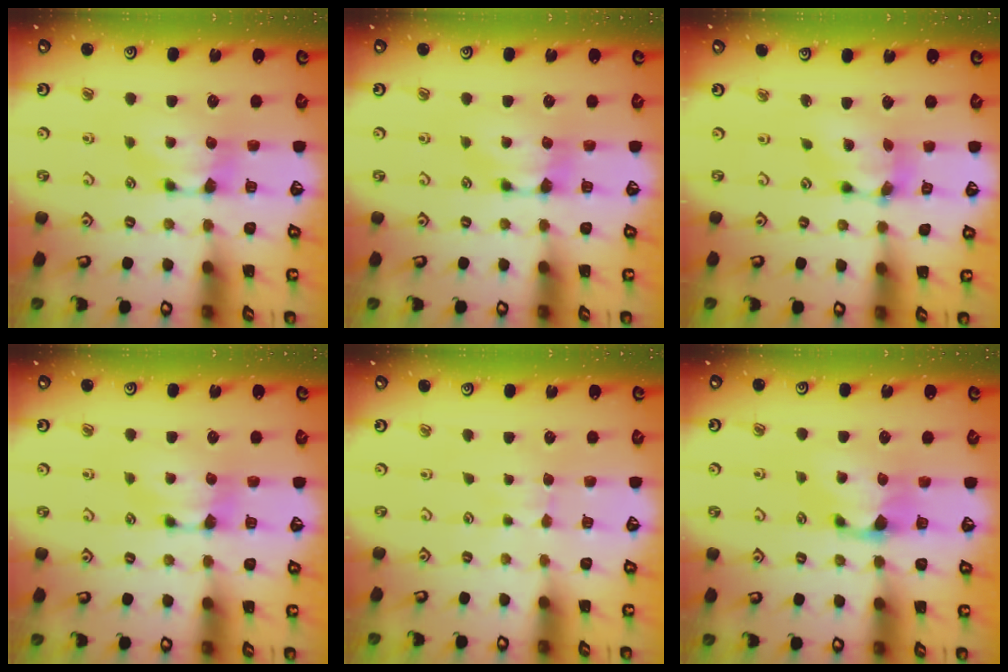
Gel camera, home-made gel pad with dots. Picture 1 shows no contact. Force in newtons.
{"total": 0.0}
{"total": 6.2, "press": 5.9, "slide": 1.8}
{"total": 0.0}
{"total": 2.1, "press": 2.1, "slide": 0.4}
{"total": 1.0, "press": 0.1, "slide": 1.0}